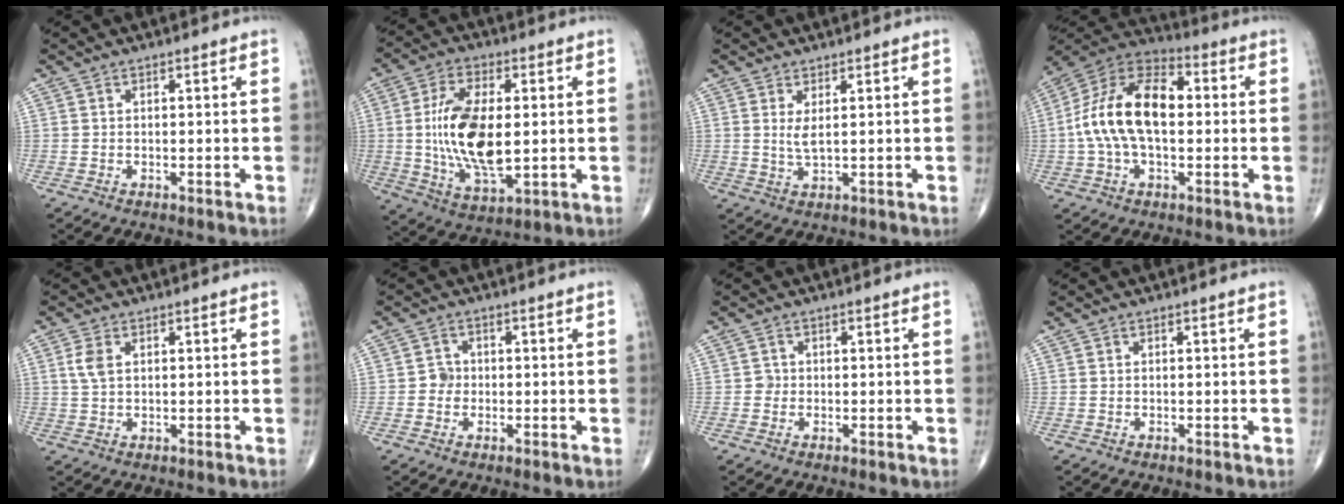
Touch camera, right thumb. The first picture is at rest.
{"total": 16.2, "force": [0.5, 7.7, 14.2], "torque": [-0.267, -0.015, 0.013]}
{"total": 2.6, "force": [0.8, 0.6, 2.4], "torque": [-0.050, -0.014, 0.021]}
{"total": 17.4, "force": [0.6, 9.7, 14.4], "torque": [-0.268, 0.037, 0.002]}
{"total": 3.2, "force": [1.0, 1.8, 2.4], "torque": [-0.057, 0.004, 0.021]}
{"total": 2.3, "force": [-0.3, 2.1, 0.8], "torque": [0.003, 0.008, -0.010]}
{"total": 1.1, "force": [-0.2, 1.1, 0.2], "torque": [0.005, 0.004, -0.004]}
{"total": 0.0}